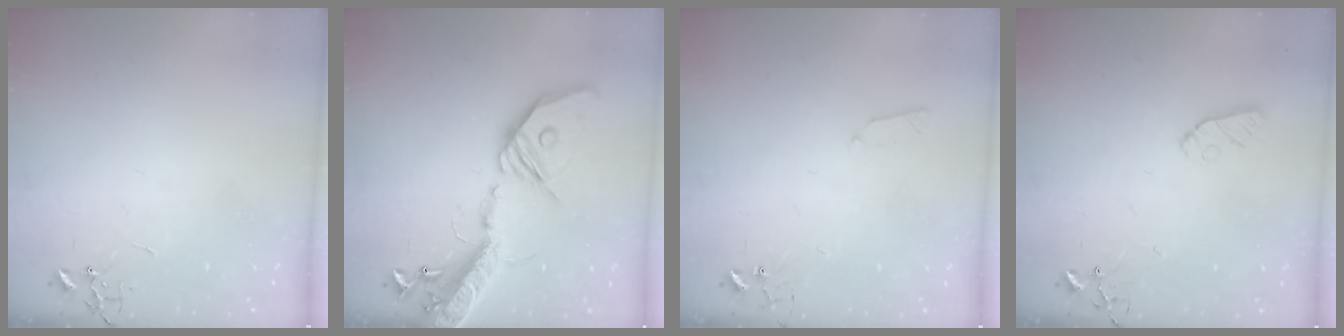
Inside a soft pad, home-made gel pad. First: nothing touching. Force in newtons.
{"total": 25.2, "press": 24.7, "slide": 4.9}
{"total": 4.4, "press": 4.4, "slide": 0.5}
{"total": 5.0, "press": 5.0, "slide": 0.5}